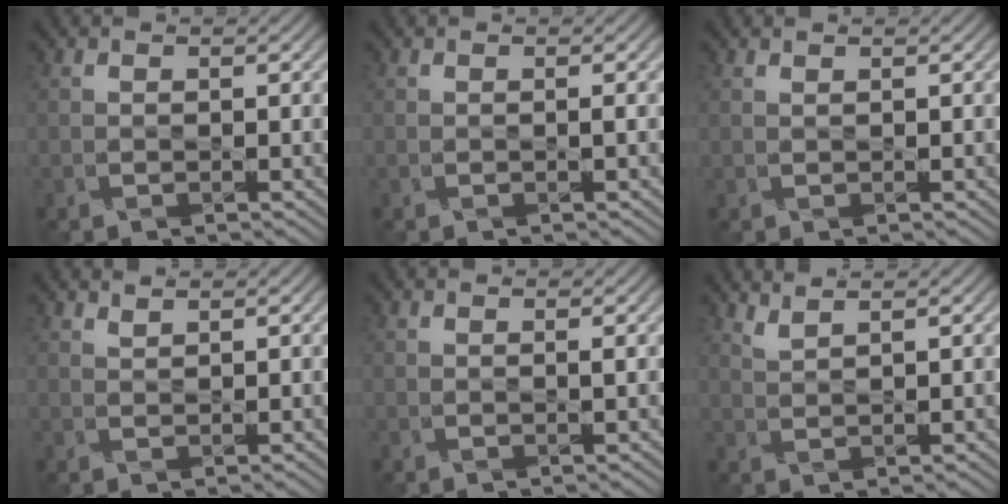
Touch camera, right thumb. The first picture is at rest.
{"total": 0.0}
{"total": 1.0, "force": [0.8, -0.2, -0.6], "torque": [0.016, 0.001, 0.016]}
{"total": 1.9, "force": [1.4, -0.3, -1.2], "torque": [0.025, -0.002, 0.029]}
{"total": 0.0}
{"total": 2.3, "force": [2.2, -0.2, -0.7], "torque": [0.018, 0.001, 0.044]}